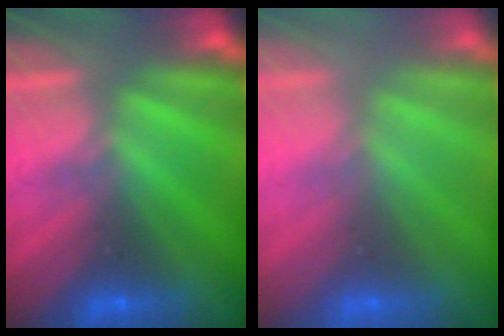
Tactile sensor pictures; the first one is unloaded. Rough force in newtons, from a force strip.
{"total": 2.5}